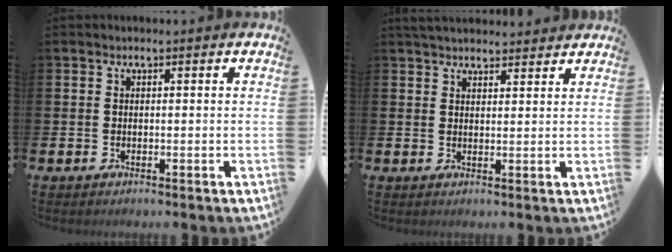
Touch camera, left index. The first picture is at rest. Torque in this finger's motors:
{"motor_torque": [0.95, -1.19, 0.10, 0.01]}